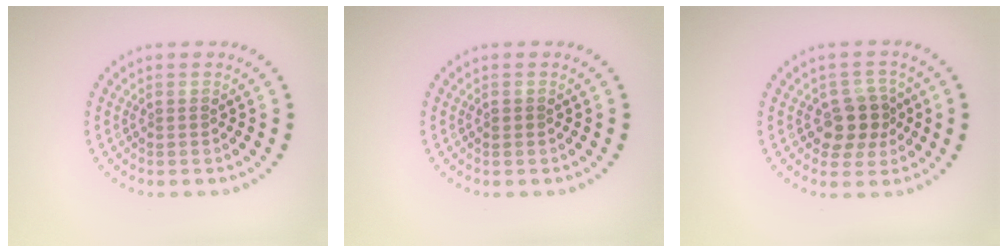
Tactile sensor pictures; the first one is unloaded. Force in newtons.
{"total": 0.7, "press": 0.7, "slide": 0.1}
{"total": 3.7, "press": 3.5, "slide": 1.2}